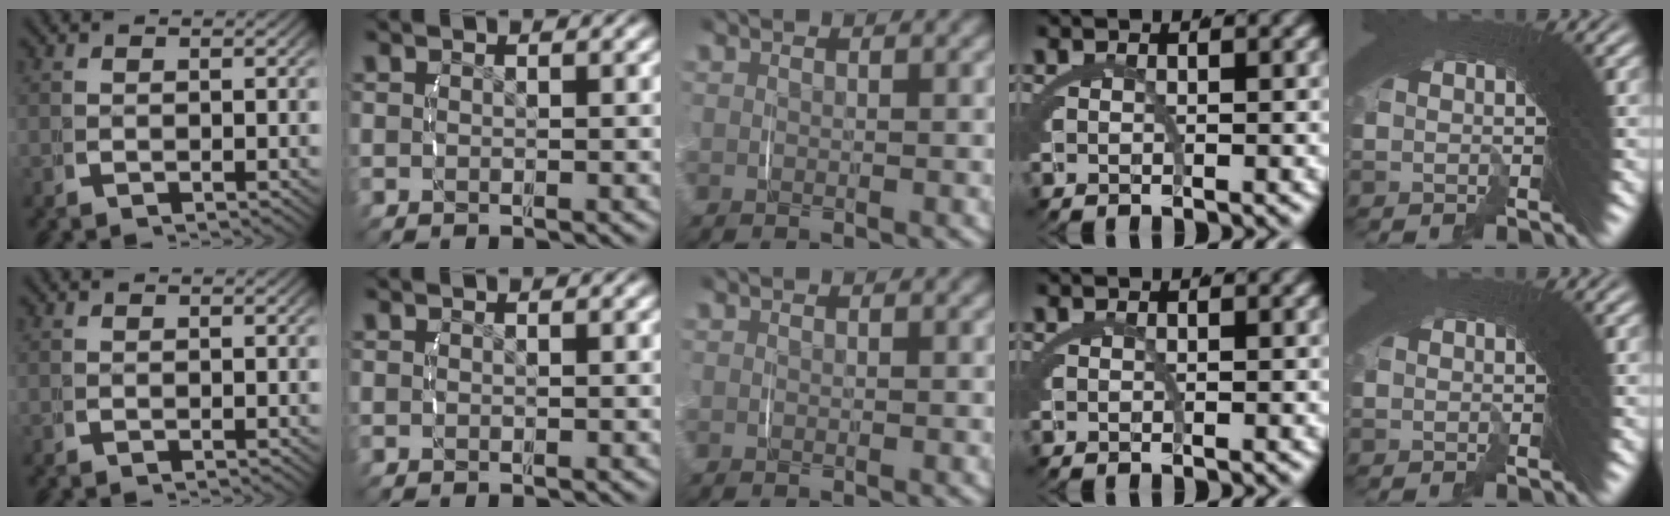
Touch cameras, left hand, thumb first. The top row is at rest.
{}